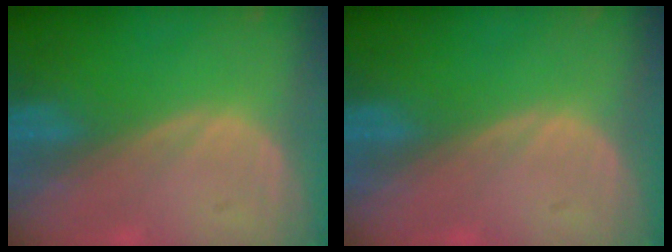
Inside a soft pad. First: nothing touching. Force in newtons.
{"total": 0.0}